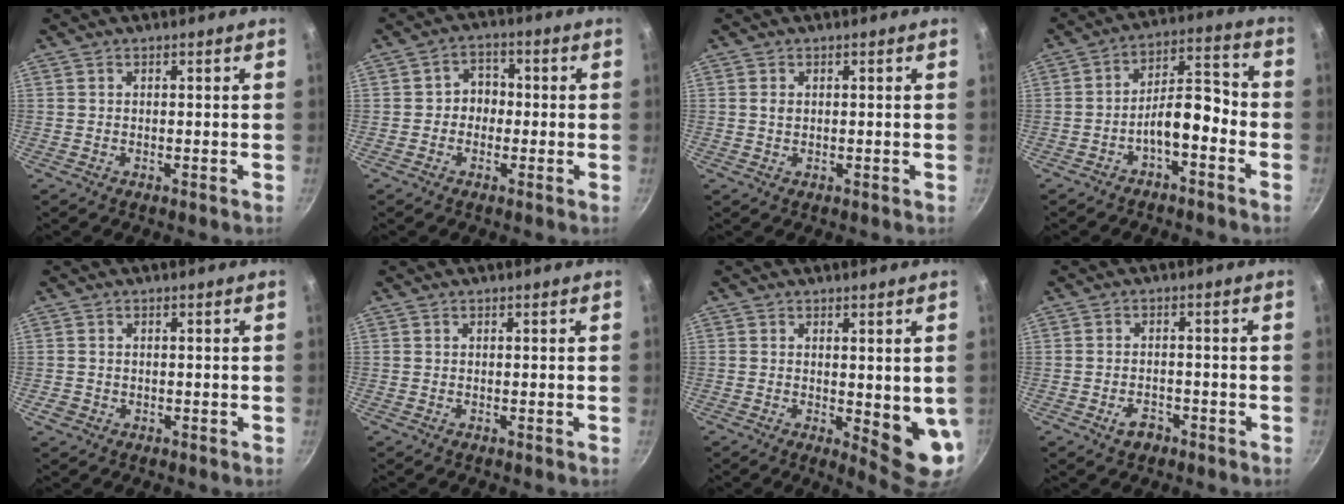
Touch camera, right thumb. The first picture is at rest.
{"total": 4.6, "force": [-0.6, 4.0, 2.2], "torque": [0.000, 0.014, -0.016]}
{"total": 1.1, "force": [0.3, 0.8, 0.7], "torque": [-0.012, -0.003, 0.004]}
{"total": 8.3, "force": [-3.9, 3.5, 6.5], "torque": [-0.086, 0.060, -0.065]}
{"total": 1.6, "force": [-0.6, 1.3, 0.6], "torque": [-0.011, 0.001, -0.005]}
{"total": 0.0}
{"total": 8.2, "force": [0.0, 2.6, 7.8], "torque": [-0.083, -0.022, 0.007]}
{"total": 2.9, "force": [-1.6, 1.8, 1.6], "torque": [-0.021, 0.014, -0.023]}